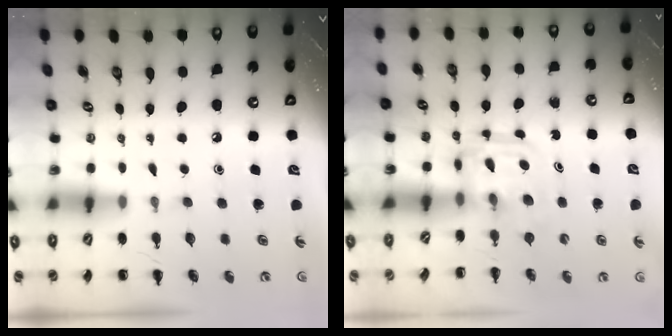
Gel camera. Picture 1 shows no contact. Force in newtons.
{"total": 3.2, "press": 3.2, "slide": 0.2}